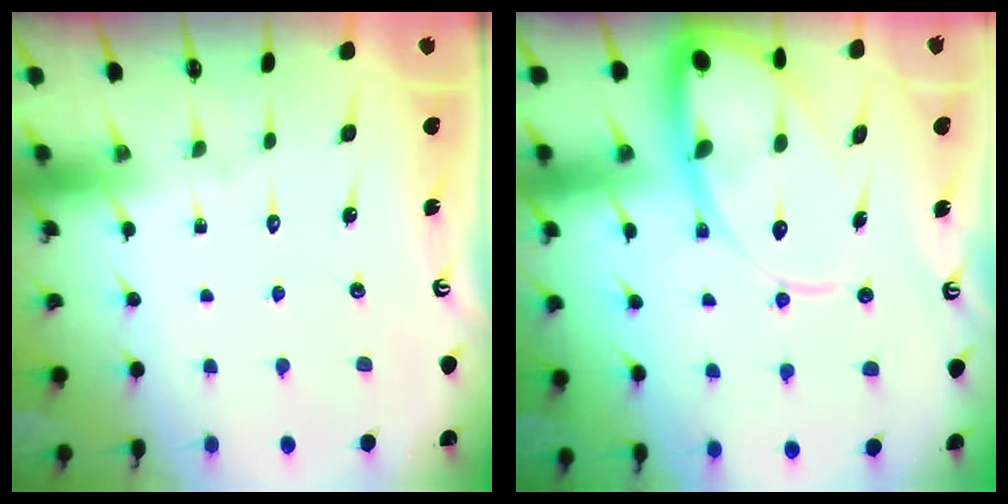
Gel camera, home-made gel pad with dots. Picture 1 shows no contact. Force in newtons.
{"total": 13.8, "press": 13.7, "slide": 1.4}